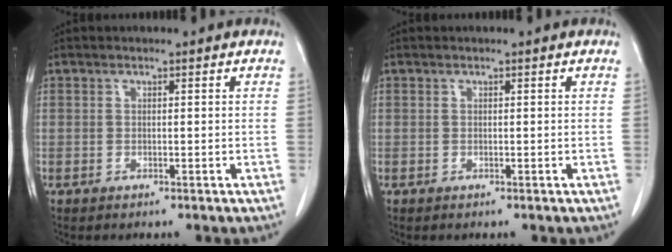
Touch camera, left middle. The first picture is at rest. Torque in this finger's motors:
{"motor_torque": [0.59, -0.59, 0.01, 0.00]}